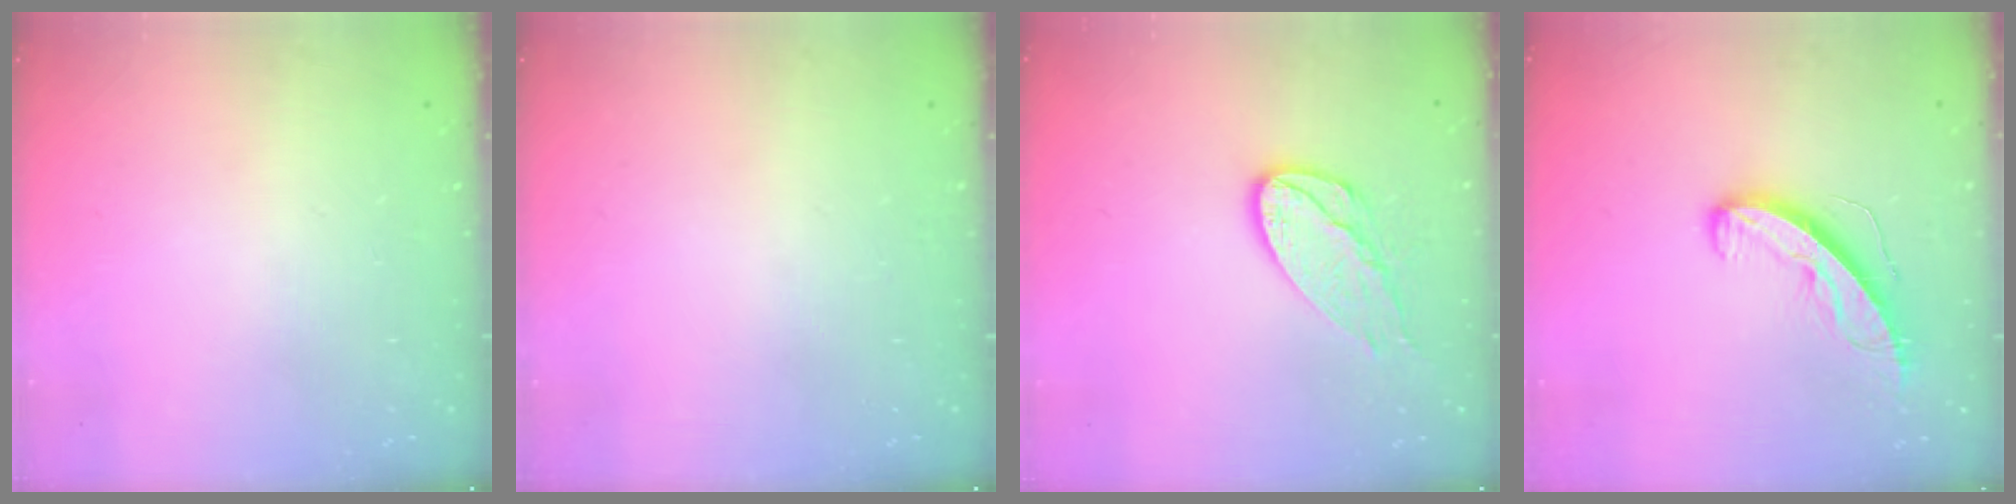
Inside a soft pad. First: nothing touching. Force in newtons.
{"total": 0.0}
{"total": 10.9, "press": 10.9, "slide": 0.5}
{"total": 8.8, "press": 8.8, "slide": 0.3}